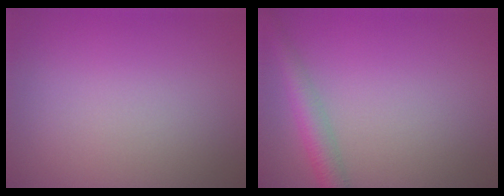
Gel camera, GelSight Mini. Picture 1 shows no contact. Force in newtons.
{"total": 3.2, "press": 3.2, "slide": 0.1}